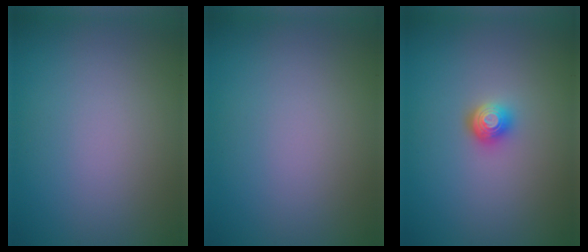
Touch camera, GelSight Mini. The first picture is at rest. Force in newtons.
{"total": 0.0}
{"total": 1.9, "press": 1.4, "slide": 1.4}